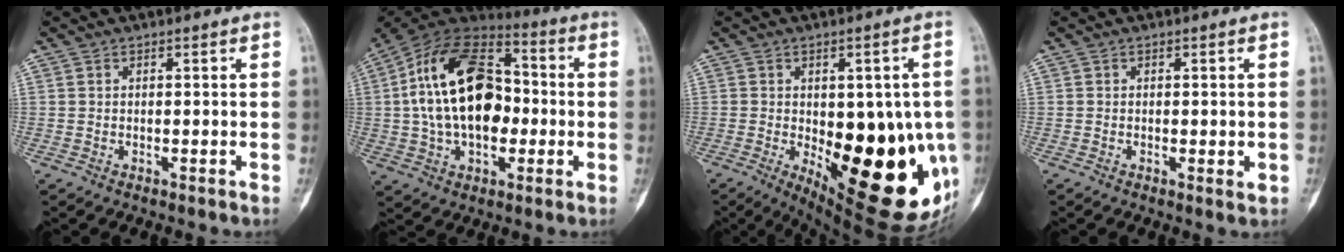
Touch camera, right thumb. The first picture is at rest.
{"total": 22.8, "force": [0.6, 14.2, 17.8], "torque": [-0.298, 0.032, 0.006]}
{"total": 26.3, "force": [-6.1, 11.1, 23.1], "torque": [-0.235, -0.020, -0.053]}
{"total": 1.9, "force": [-0.3, 0.8, 1.8], "torque": [-0.019, -0.003, -0.003]}